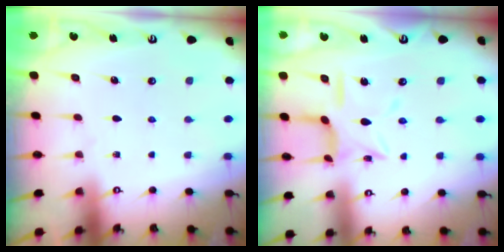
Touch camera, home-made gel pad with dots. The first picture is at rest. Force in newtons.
{"total": 10.3, "press": 10.2, "slide": 0.8}